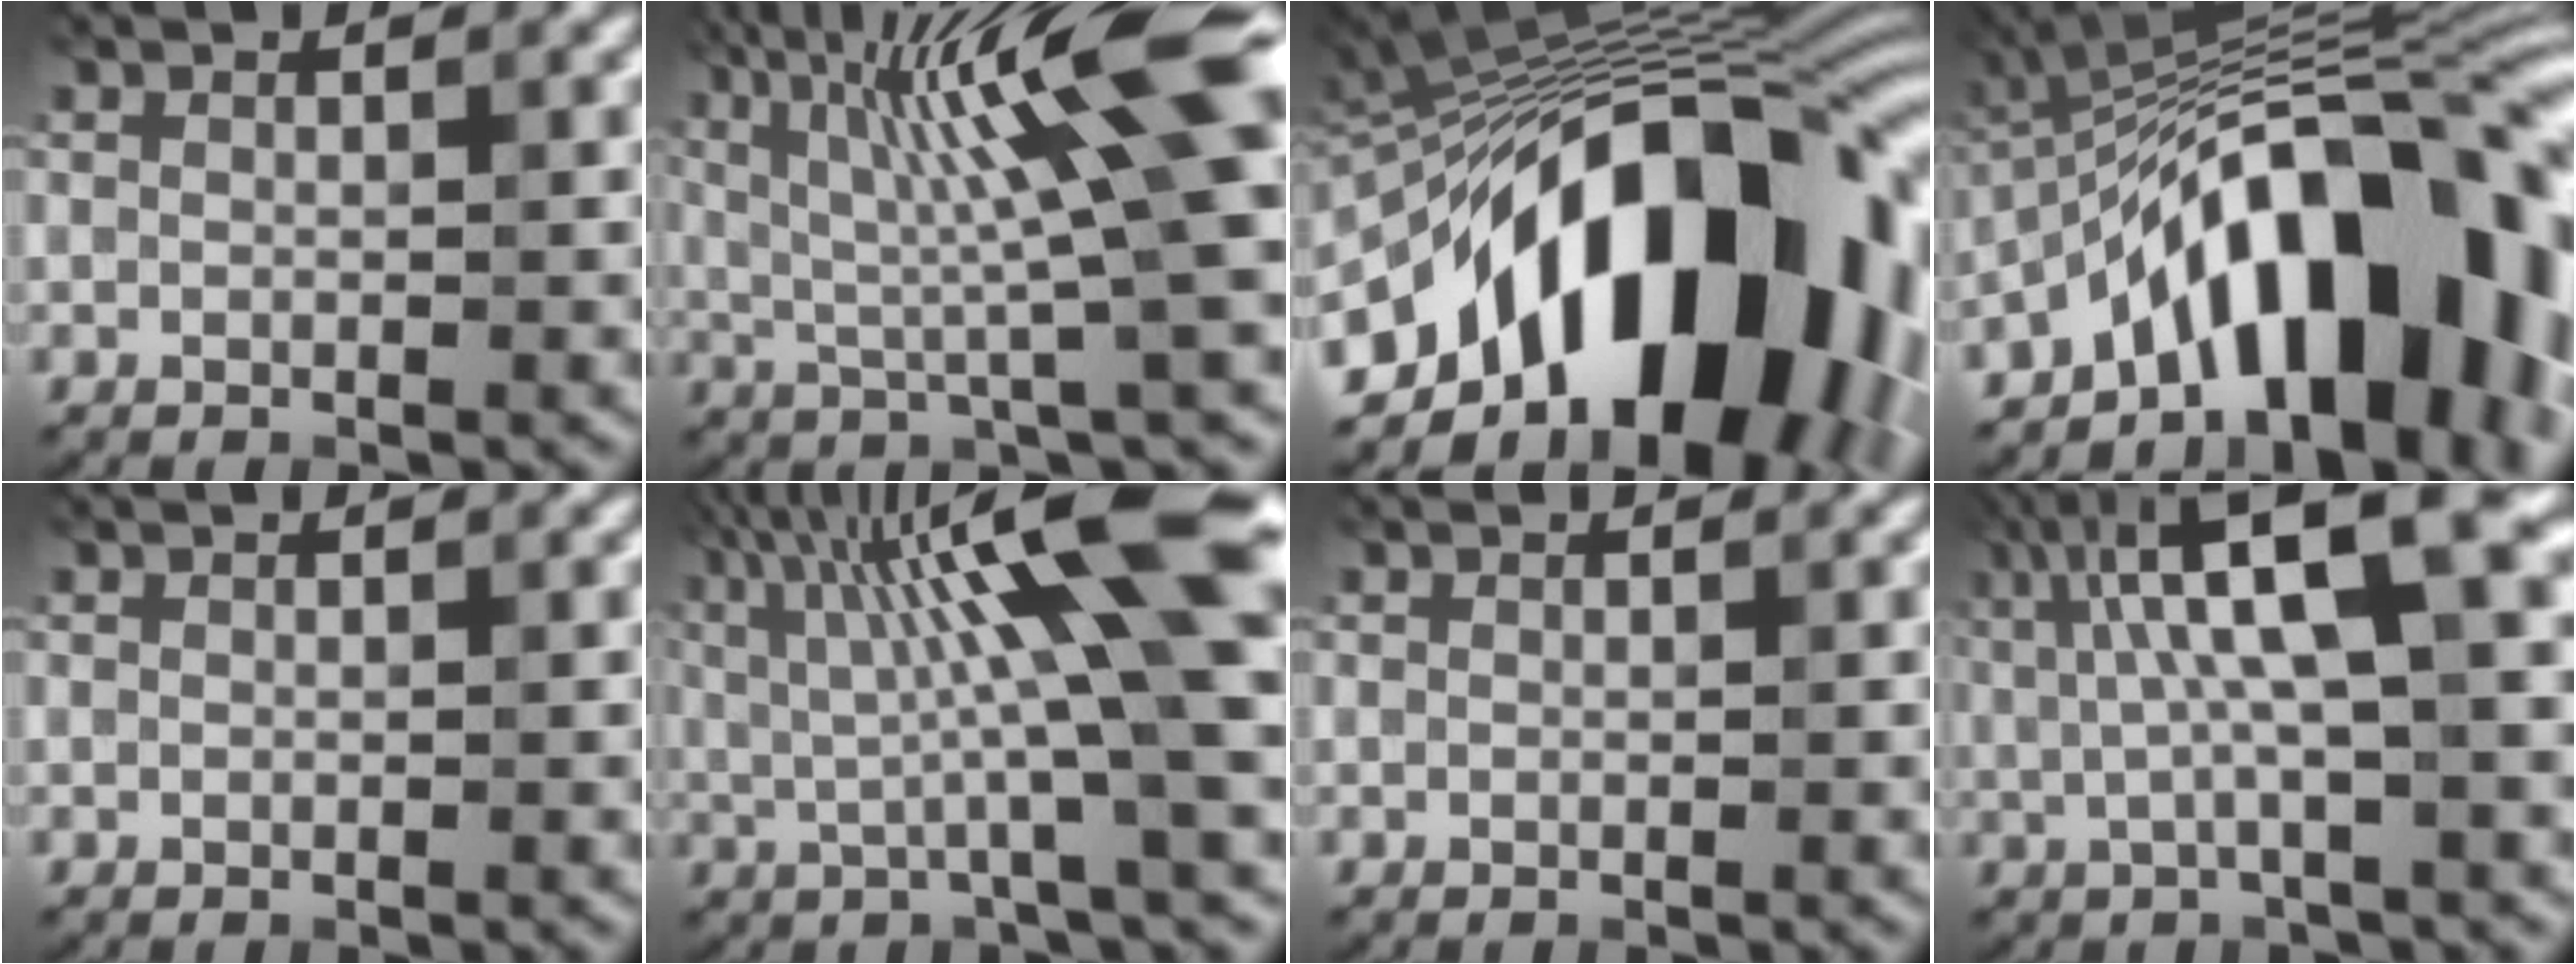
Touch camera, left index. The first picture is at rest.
{"total": 12.9, "force": [2.9, 1.8, 12.4], "torque": [-0.196, 0.020, 0.056]}
{"total": 18.5, "force": [-6.4, 9.4, 14.6], "torque": [-0.214, 0.011, -0.104]}
{"total": 14.5, "force": [-7.0, 5.6, 11.4], "torque": [-0.149, 0.023, -0.105]}
{"total": 0.0}
{"total": 14.9, "force": [2.9, 2.6, 14.4], "torque": [-0.231, 0.015, 0.056]}
{"total": 0.0}
{"total": 8.9, "force": [2.0, 2.2, 8.4], "torque": [-0.142, 0.011, 0.037]}